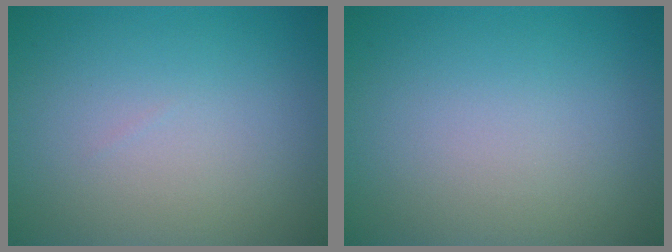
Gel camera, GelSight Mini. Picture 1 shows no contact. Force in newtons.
{"total": 0.0}